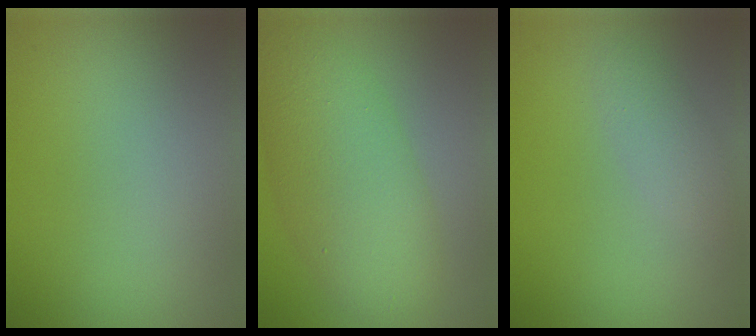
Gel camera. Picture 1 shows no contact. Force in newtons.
{"total": 6.9, "press": 6.9, "slide": 0.3}
{"total": 1.6, "press": 1.6, "slide": 0.1}